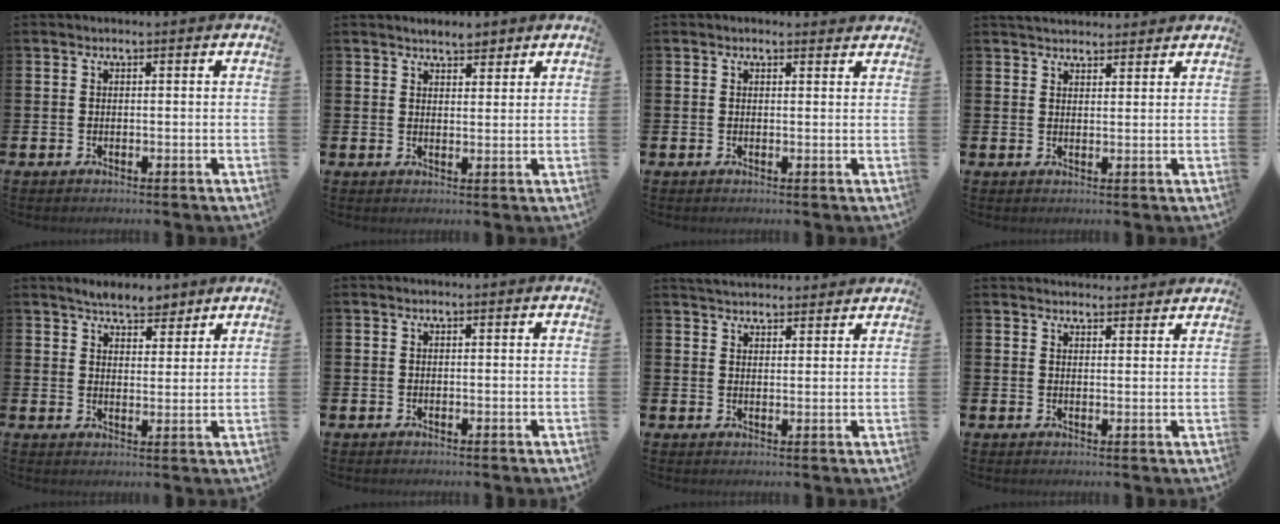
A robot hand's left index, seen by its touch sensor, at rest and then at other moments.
{"total": 3.0, "force": [2.9, 0.9, 0.3], "torque": [-0.003, -0.008, 0.053]}
{"total": 0.9, "force": [0.8, 0.3, 0.0], "torque": [0.005, 0.001, 0.014]}
{"total": 3.1, "force": [3.0, 0.7, 0.1], "torque": [0.002, -0.015, 0.053]}
{"total": 5.6, "force": [5.3, 1.7, 1.1], "torque": [-0.020, -0.022, 0.093]}
{"total": 0.0}
{"total": 3.7, "force": [3.6, 0.6, 0.1], "torque": [-0.007, -0.017, 0.068]}
{"total": 2.7, "force": [2.7, 0.4, -0.1], "torque": [-0.002, -0.013, 0.049]}